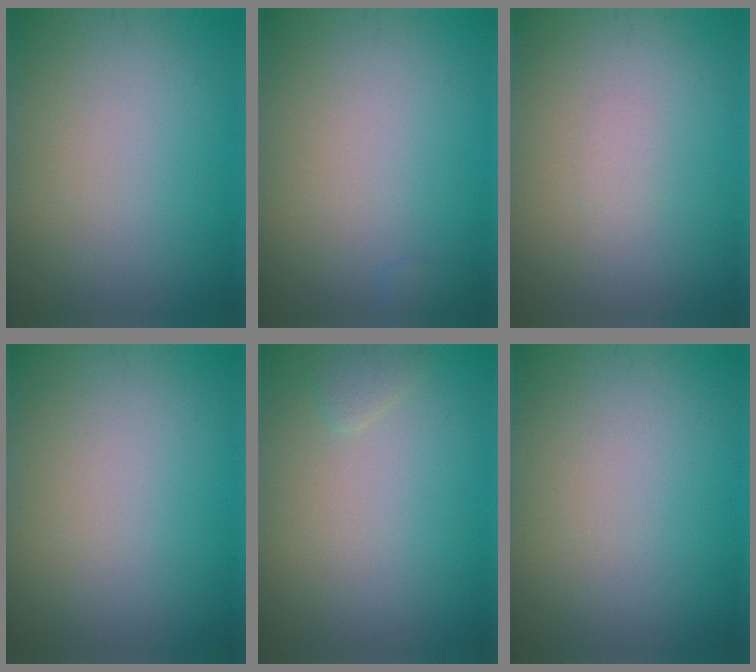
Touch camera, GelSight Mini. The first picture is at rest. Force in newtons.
{"total": 0.7, "press": 0.7, "slide": 0.0}
{"total": 0.6, "press": 0.6, "slide": 0.0}
{"total": 0.0}
{"total": 0.9, "press": 0.9, "slide": 0.1}
{"total": 0.0}